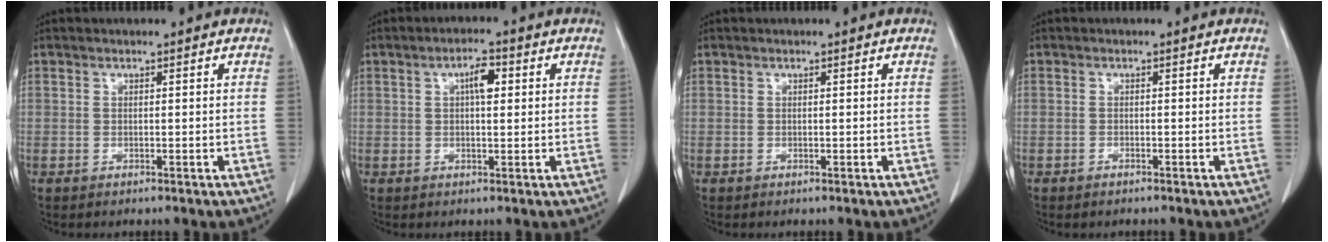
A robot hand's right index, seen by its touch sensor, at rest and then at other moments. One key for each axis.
{"total": 3.6, "fx": 1.0, "fy": 1.2, "fz": 3.2, "tx": -0.056, "ty": 0.008, "tz": 0.015}
{"total": 0.0}
{"total": 0.7, "fx": -0.6, "fy": 0.2, "fz": 0.3, "tx": -0.011, "ty": -0.001, "tz": -0.007}